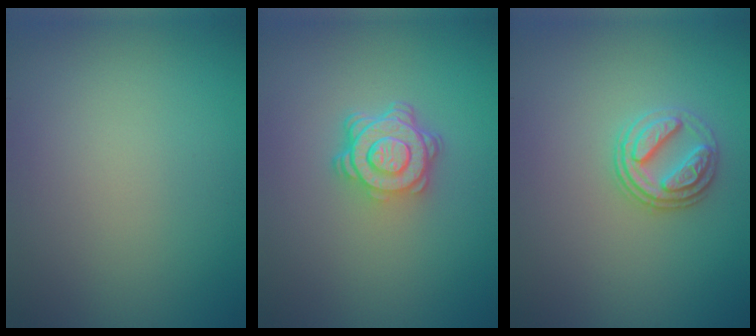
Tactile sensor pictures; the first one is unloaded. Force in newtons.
{"total": 4.8, "press": 3.4, "slide": 3.4}
{"total": 2.7, "press": 2.6, "slide": 0.9}